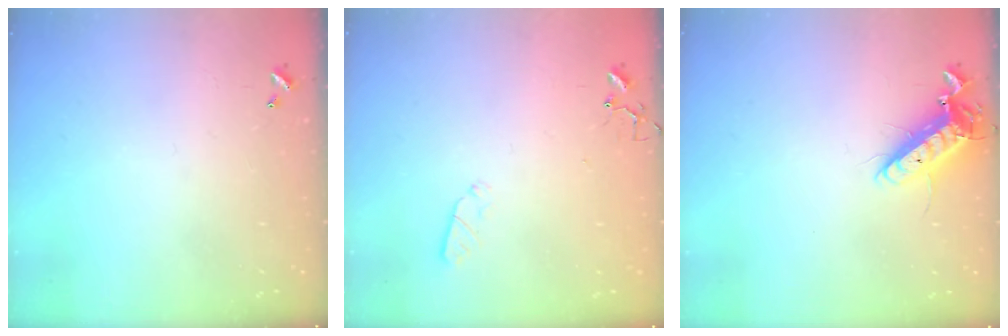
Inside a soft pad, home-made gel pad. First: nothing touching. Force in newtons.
{"total": 2.9, "press": 2.8, "slide": 0.5}
{"total": 13.1, "press": 13.0, "slide": 2.3}